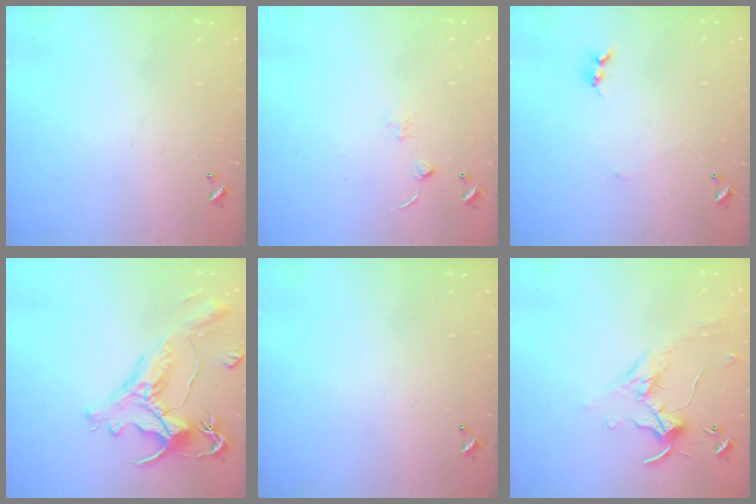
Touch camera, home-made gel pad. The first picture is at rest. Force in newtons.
{"total": 0.9, "press": 0.9, "slide": 0.3}
{"total": 1.4, "press": 1.3, "slide": 0.4}
{"total": 1.5, "press": 0.7, "slide": 1.3}
{"total": 0.0}
{"total": 0.0}